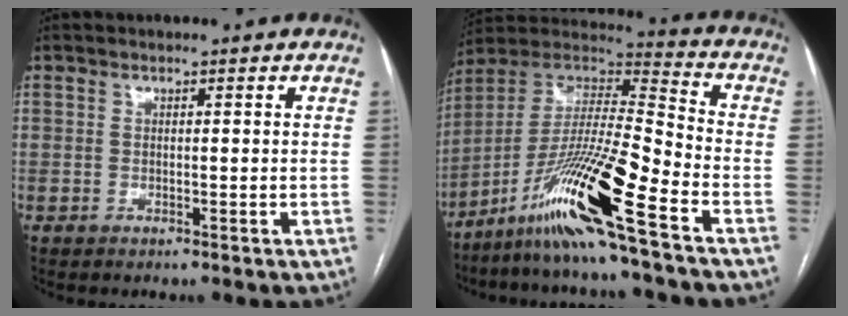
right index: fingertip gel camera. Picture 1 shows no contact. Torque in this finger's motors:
{"motor_torque": [1.31, -0.83, 0.96, 0.21]}